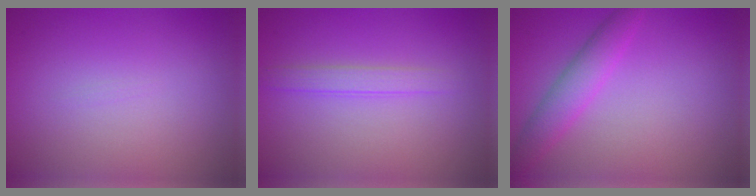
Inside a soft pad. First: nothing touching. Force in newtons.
{"total": 1.8, "press": 1.8, "slide": 0.0}
{"total": 3.0, "press": 3.0, "slide": 0.1}